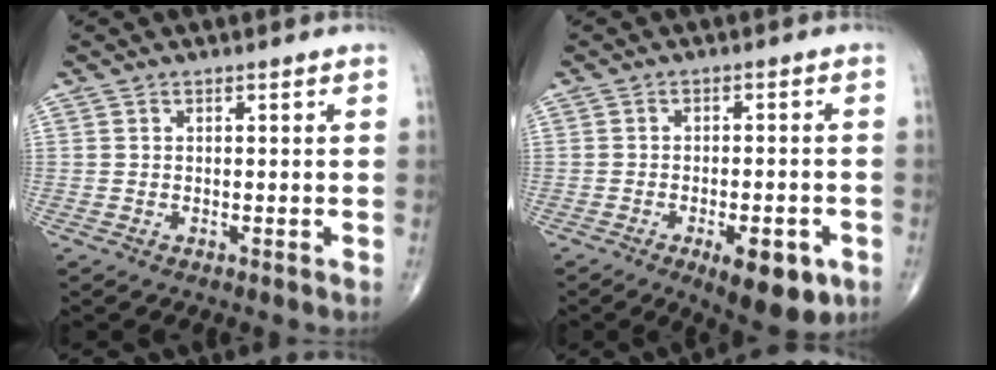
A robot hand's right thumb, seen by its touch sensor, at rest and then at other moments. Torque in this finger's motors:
{"motor_torque": [1.24, 1.56, -0.03, -0.22, 0.26]}